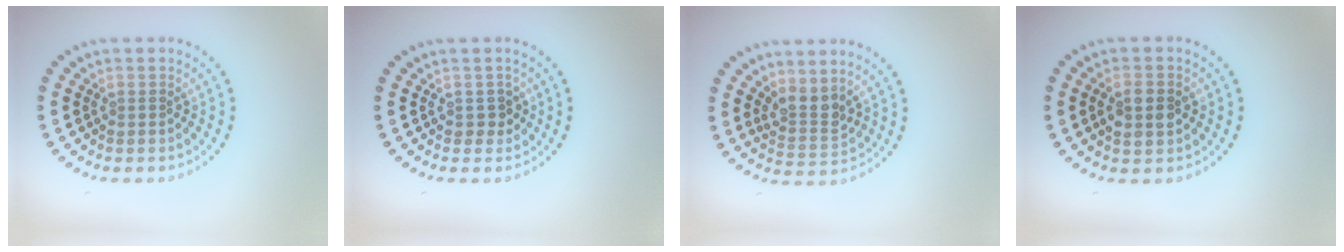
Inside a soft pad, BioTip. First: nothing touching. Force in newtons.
{"total": 1.1, "press": 1.0, "slide": 0.5}
{"total": 2.6, "press": 2.0, "slide": 1.8}
{"total": 2.8, "press": 2.8, "slide": 0.1}